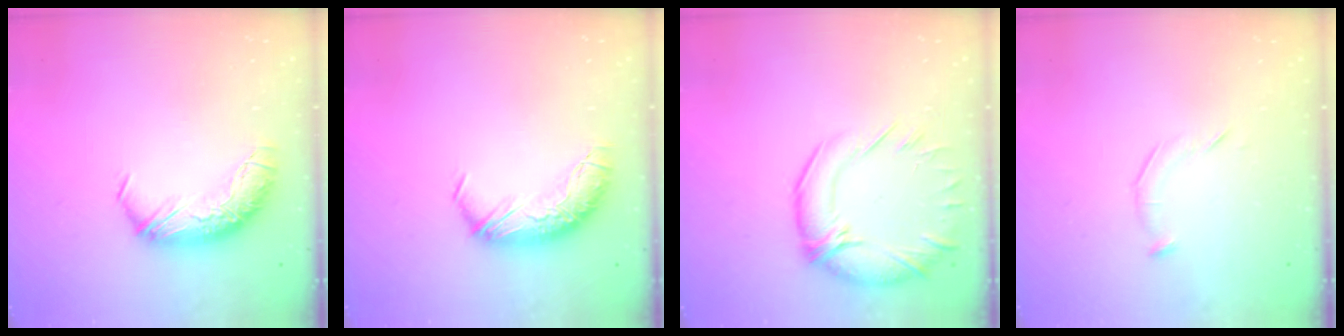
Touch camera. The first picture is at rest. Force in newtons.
{"total": 0.0}
{"total": 5.5, "press": 3.9, "slide": 3.9}
{"total": 5.8, "press": 5.8, "slide": 0.9}